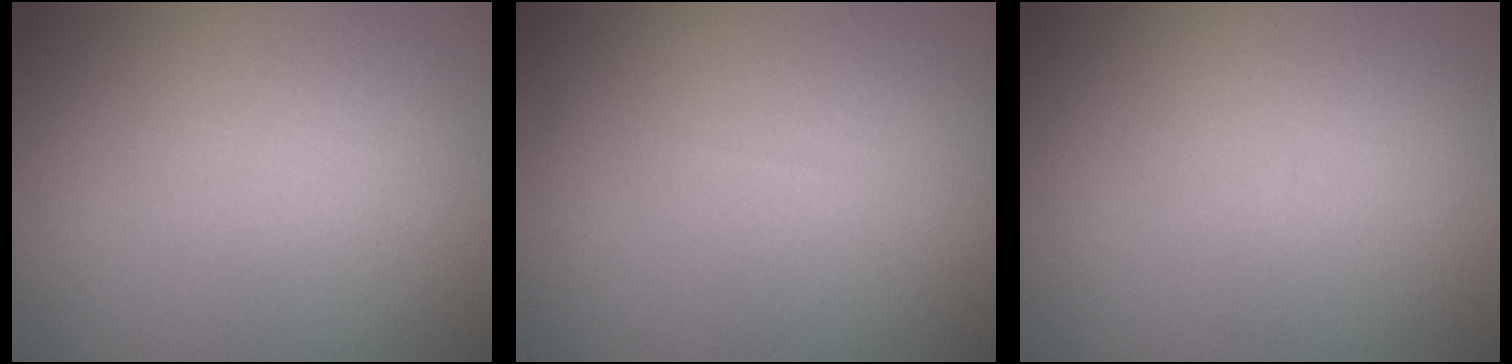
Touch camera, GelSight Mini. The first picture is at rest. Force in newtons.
{"total": 0.0}
{"total": 0.0}